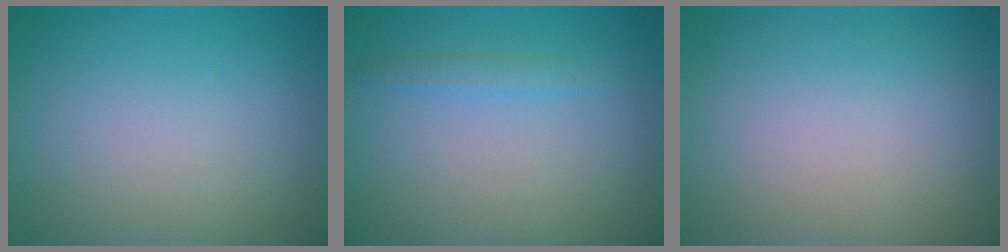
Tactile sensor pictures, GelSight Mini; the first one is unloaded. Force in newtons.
{"total": 1.1, "press": 1.1, "slide": 0.1}
{"total": 0.0}